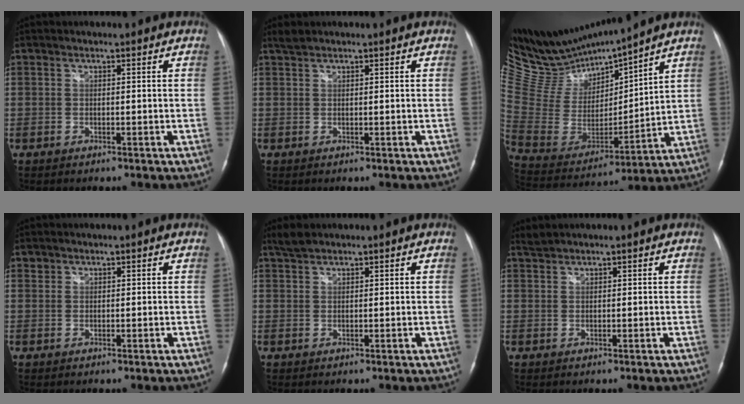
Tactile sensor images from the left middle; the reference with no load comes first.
{"total": 1.2, "force": [1.1, 0.2, 0.3], "torque": [-0.013, 0.012, 0.027]}
{"total": 16.6, "force": [15.8, 0.9, 5.3], "torque": [-0.119, -0.019, 0.316]}
{"total": 0.6, "force": [0.4, 0.4, -0.1], "torque": [0.004, 0.003, 0.006]}
{"total": 2.2, "force": [2.0, 0.5, 0.8], "torque": [-0.022, 0.011, 0.042]}
{"total": 1.2, "force": [1.2, -0.1, 0.0], "torque": [-0.006, 0.012, 0.031]}